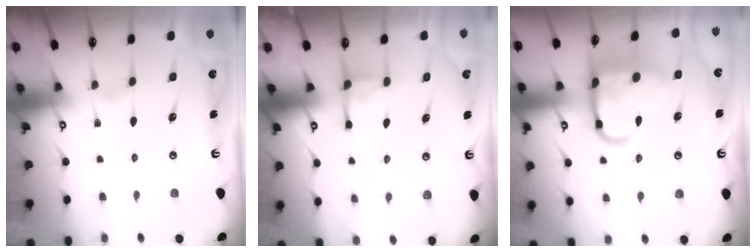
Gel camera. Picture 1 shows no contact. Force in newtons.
{"total": 2.9, "press": 2.8, "slide": 0.5}
{"total": 15.0, "press": 15.0, "slide": 1.3}